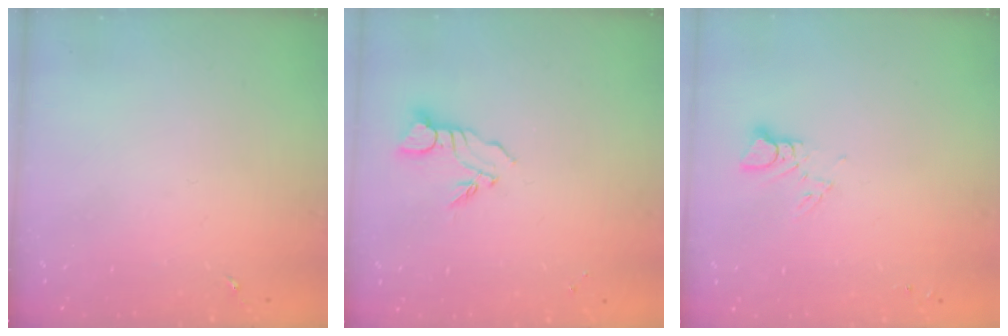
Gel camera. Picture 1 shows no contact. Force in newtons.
{"total": 4.9, "press": 4.9, "slide": 0.1}
{"total": 2.9, "press": 2.9, "slide": 0.2}